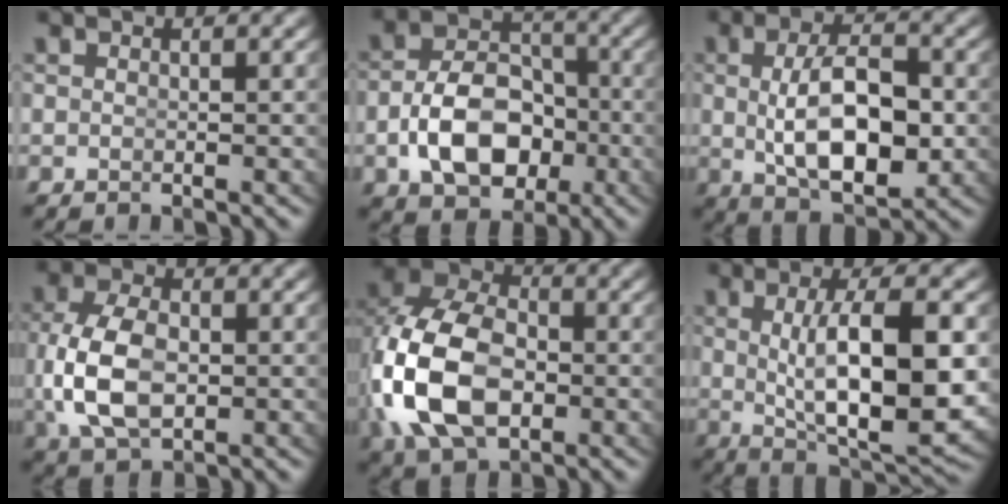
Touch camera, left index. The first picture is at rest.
{"total": 7.2, "force": [-2.2, 5.0, 4.7], "torque": [-0.075, -0.021, -0.028]}
{"total": 8.2, "force": [-0.7, 4.0, 7.1], "torque": [-0.117, -0.013, -0.002]}
{"total": 6.8, "force": [-0.5, 4.5, 5.1], "torque": [-0.131, -0.021, 0.012]}
{"total": 11.8, "force": [-0.7, 8.5, 8.0], "torque": [-0.191, -0.030, 0.005]}
{"total": 9.7, "force": [-0.6, 3.3, 9.1], "torque": [-0.145, -0.020, 0.009]}